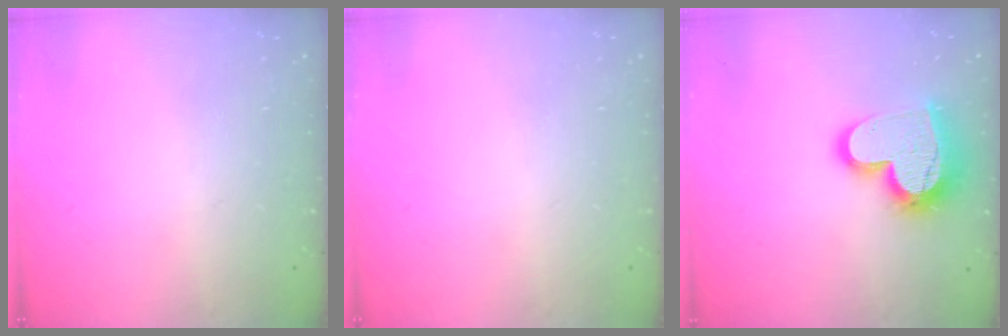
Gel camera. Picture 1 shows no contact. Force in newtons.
{"total": 0.0}
{"total": 17.9, "press": 17.9, "slide": 1.5}